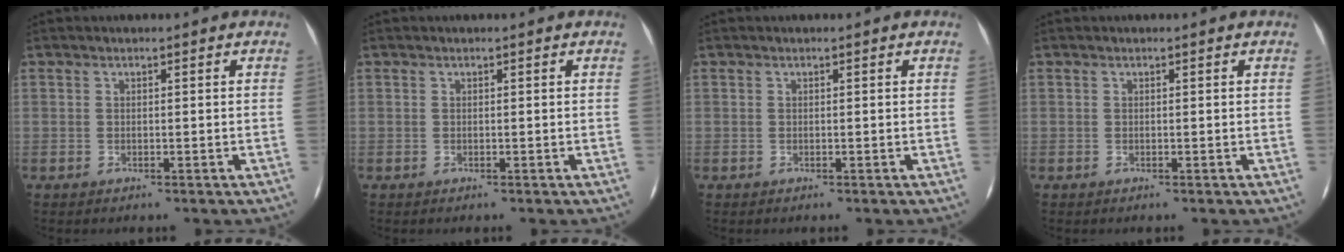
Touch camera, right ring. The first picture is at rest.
{"total": 0.0}
{"total": 0.0}
{"total": 0.0}